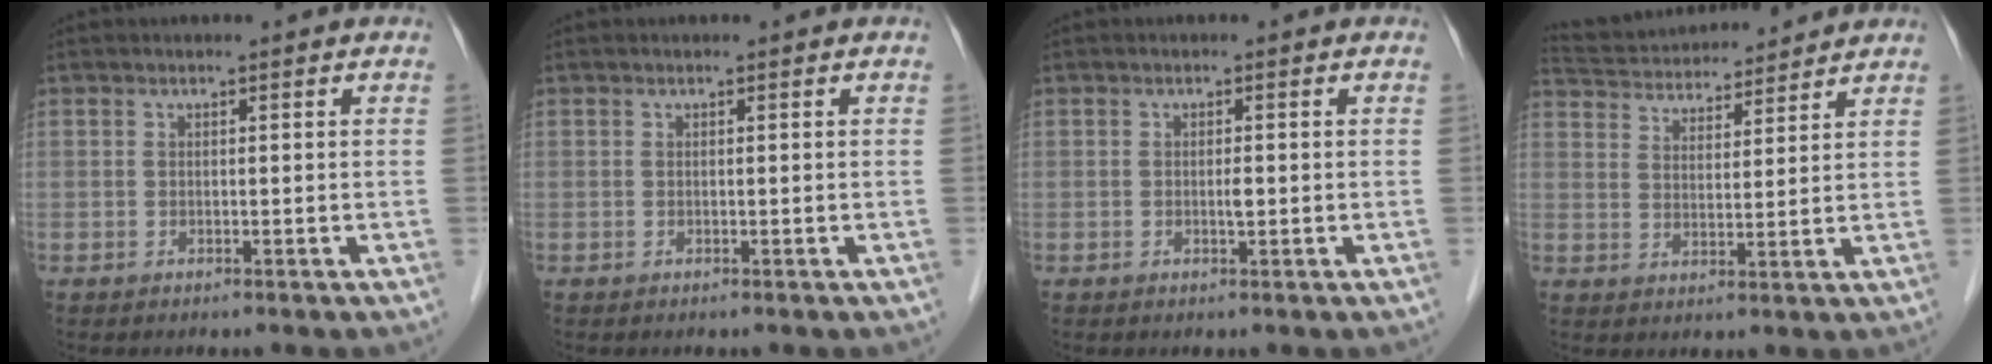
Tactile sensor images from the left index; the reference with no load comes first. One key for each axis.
{"total": 0.0}
{"total": 0.9, "fx": -0.2, "fy": 0.2, "fz": 0.9, "tx": -0.018, "ty": -0.001, "tz": -0.002}
{"total": 13.9, "fx": 13.1, "fy": 2.7, "fz": 3.8, "tx": -0.072, "ty": 0.037, "tz": 0.212}